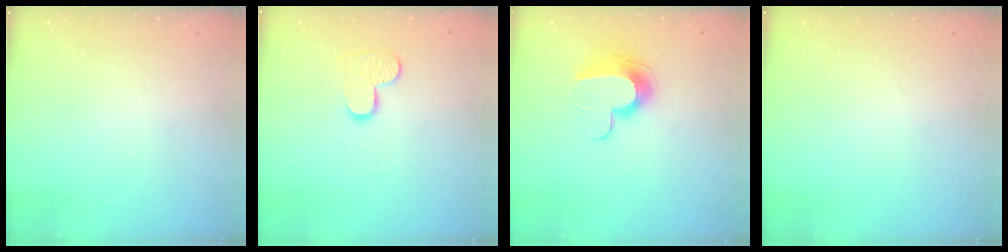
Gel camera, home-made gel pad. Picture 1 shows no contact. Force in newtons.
{"total": 8.1, "press": 8.1, "slide": 0.1}
{"total": 11.0, "press": 10.9, "slide": 0.8}
{"total": 0.0}